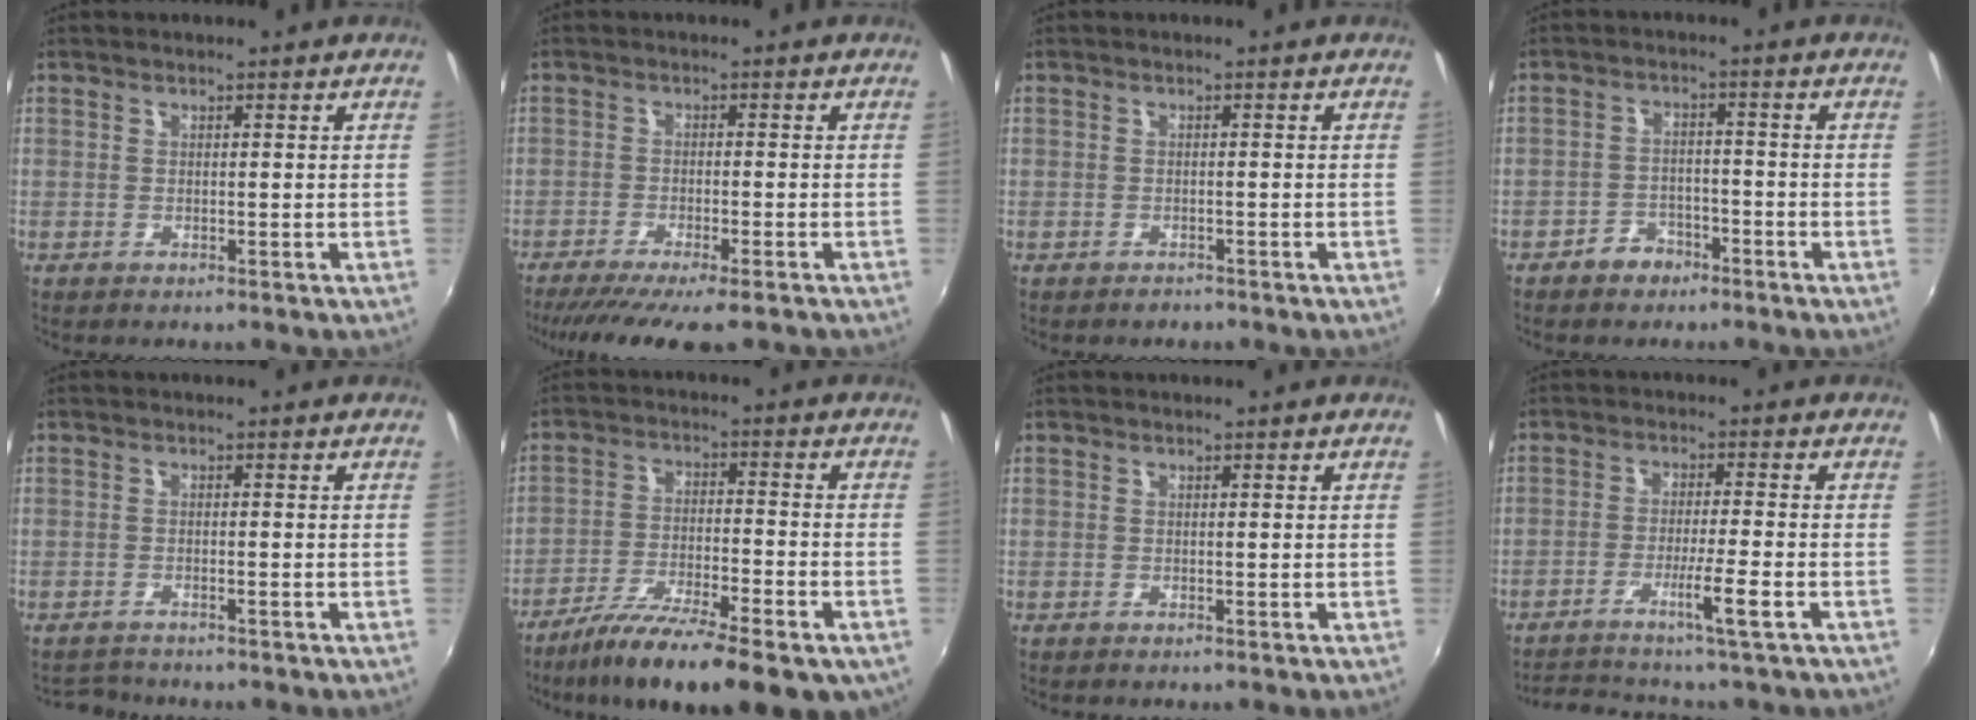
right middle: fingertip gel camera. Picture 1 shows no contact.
{"total": 10.7, "force": [-8.6, 1.3, 6.2], "torque": [-0.130, -0.037, -0.137]}
{"total": 1.0, "force": [-0.9, 0.5, 0.0], "torque": [-0.004, 0.002, -0.012]}
{"total": 4.1, "force": [-3.1, 2.5, 1.0], "torque": [-0.029, 0.012, -0.047]}
{"total": 2.4, "force": [-2.4, 0.5, 0.3], "torque": [-0.015, 0.000, -0.041]}
{"total": 18.2, "force": [-13.0, 4.5, 11.9], "torque": [-0.210, -0.044, -0.204]}
{"total": 0.0}
{"total": 6.9, "force": [-5.4, -0.6, 4.3], "torque": [-0.087, -0.005, -0.089]}